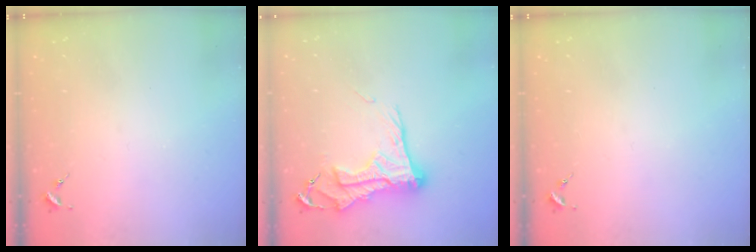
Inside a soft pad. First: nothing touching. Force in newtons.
{"total": 16.3, "press": 16.3, "slide": 1.6}
{"total": 0.0}